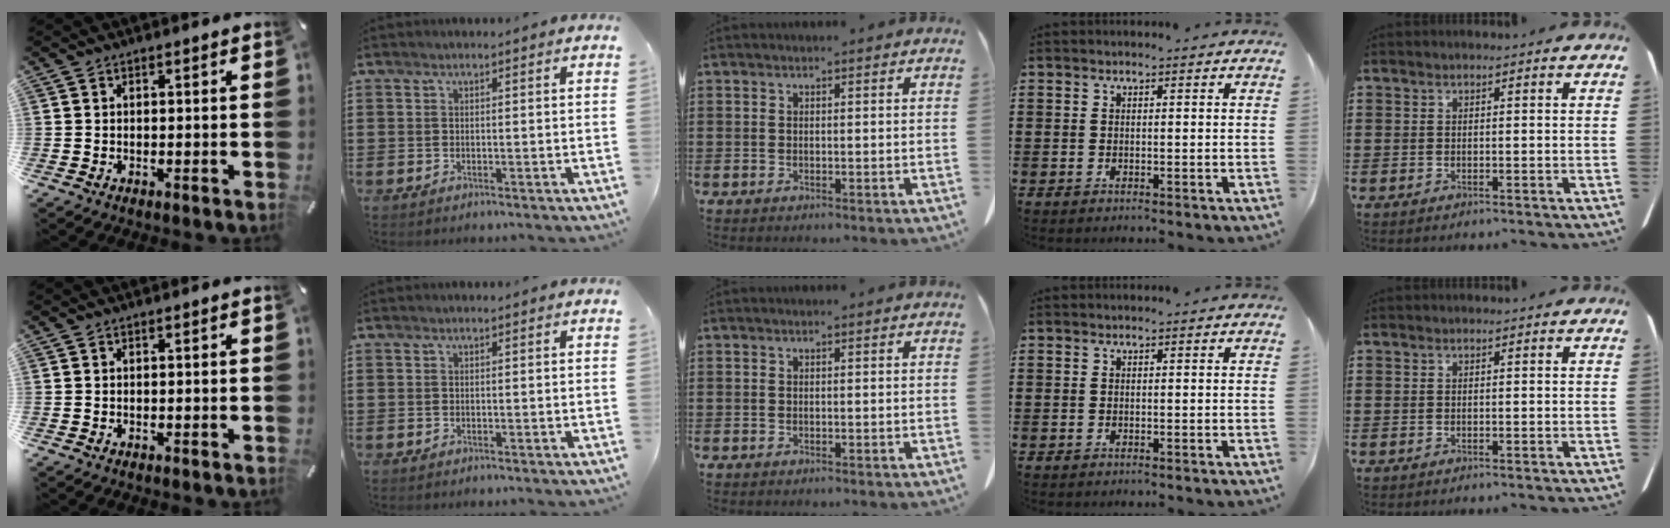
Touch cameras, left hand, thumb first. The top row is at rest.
{}